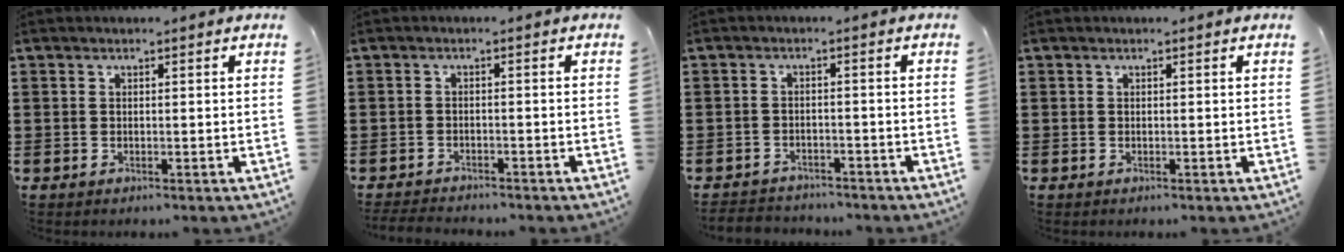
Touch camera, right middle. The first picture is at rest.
{"total": 2.3, "force": [-2.3, 0.4, 0.0], "torque": [-0.005, 0.000, -0.051]}
{"total": 2.5, "force": [-2.4, 0.6, -0.3], "torque": [-0.003, 0.000, -0.055]}
{"total": 0.0}